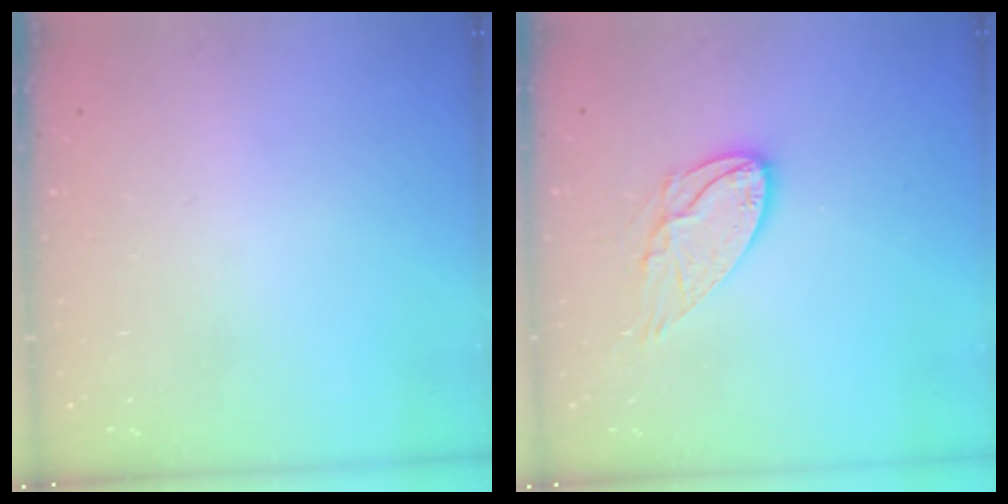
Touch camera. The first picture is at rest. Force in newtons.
{"total": 10.0, "press": 10.0, "slide": 0.8}